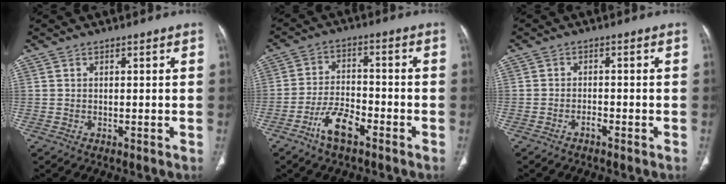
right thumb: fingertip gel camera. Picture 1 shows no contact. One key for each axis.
{"total": 7.9, "fx": -4.8, "fy": 3.2, "fz": 5.3, "tx": -0.100, "ty": 0.026, "tz": -0.090}
{"total": 1.5, "fx": -1.1, "fy": 0.5, "fz": 0.8, "tx": -0.018, "ty": 0.008, "tz": -0.020}